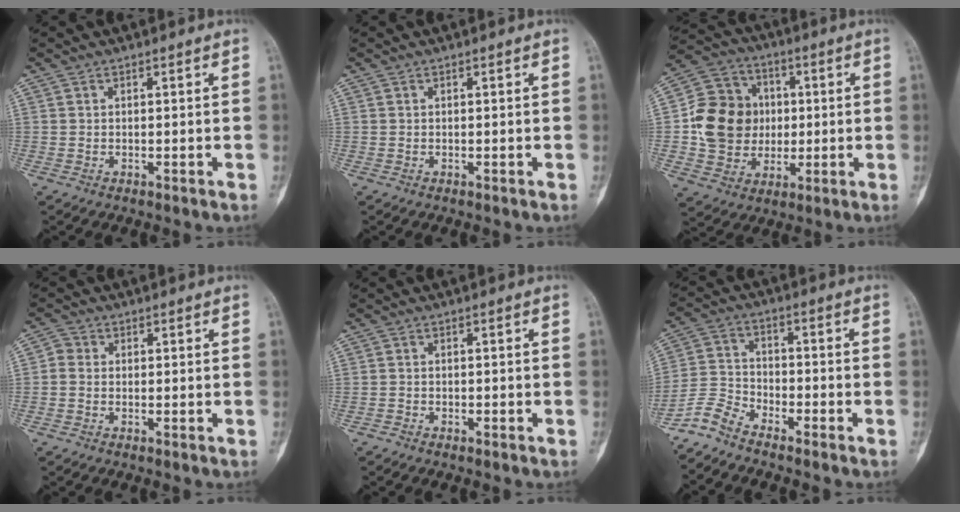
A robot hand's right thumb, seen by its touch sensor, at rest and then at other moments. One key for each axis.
{"total": 0.0}
{"total": 15.6, "fx": 0.5, "fy": 13.6, "fz": 7.8, "tx": -0.113, "ty": 0.019, "tz": 0.014}
{"total": 2.1, "fx": -0.3, "fy": 1.8, "fz": 1.0, "tx": -0.014, "ty": 0.003, "tz": -0.016}
{"total": 0.8, "fx": -0.7, "fy": 0.3, "fz": 0.2, "tx": -0.007, "ty": 0.002, "tz": -0.017}
{"total": 6.1, "fx": -5.6, "fy": 1.6, "fz": 1.8, "tx": -0.041, "ty": 0.033, "tz": -0.124}